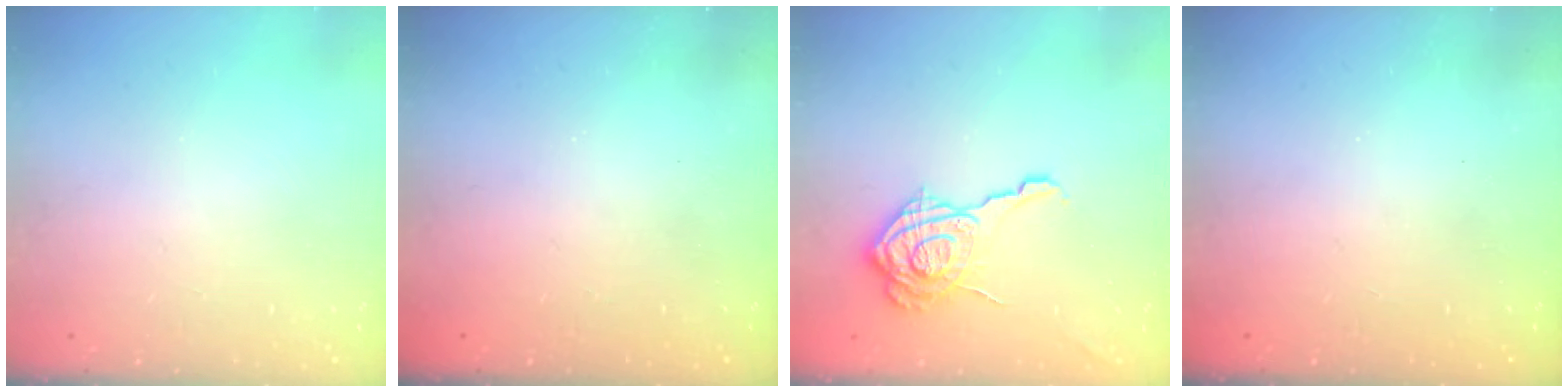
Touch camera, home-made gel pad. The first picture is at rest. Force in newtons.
{"total": 2.4, "press": 2.3, "slide": 0.7}
{"total": 16.6, "press": 16.6, "slide": 0.7}
{"total": 2.6, "press": 2.4, "slide": 0.8}